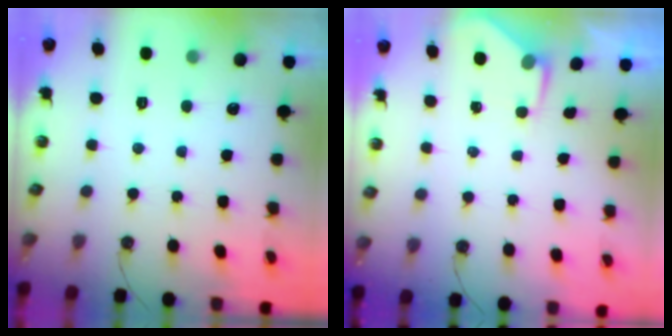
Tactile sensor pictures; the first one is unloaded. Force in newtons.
{"total": 3.5, "press": 3.5, "slide": 0.5}